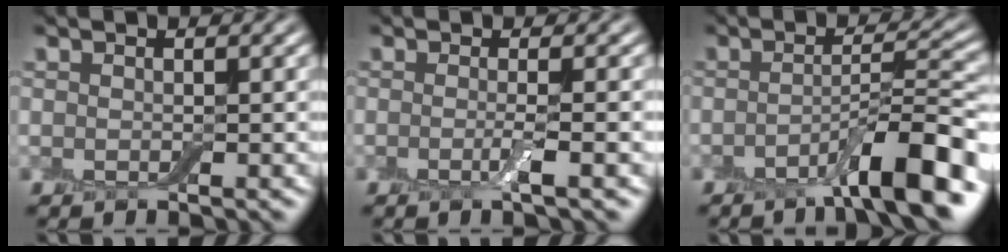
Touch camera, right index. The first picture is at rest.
{"total": 2.1, "force": [-0.5, 0.3, 2.0], "torque": [-0.037, -0.006, -0.014]}
{"total": 7.1, "force": [-3.8, 1.2, 5.9], "torque": [-0.085, 0.013, -0.064]}